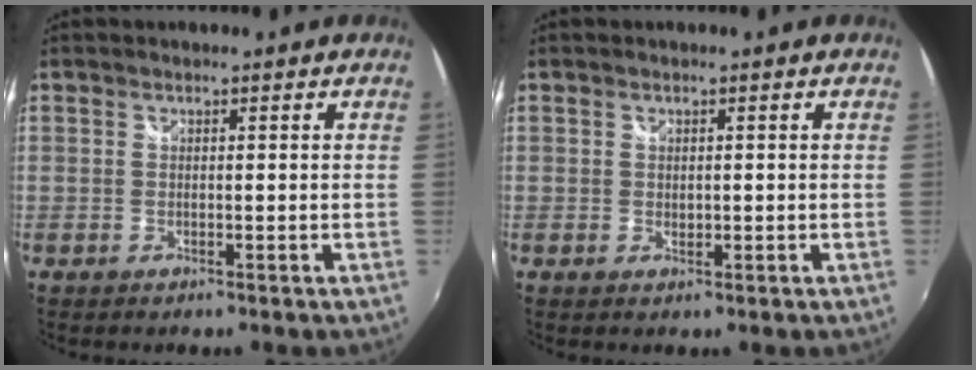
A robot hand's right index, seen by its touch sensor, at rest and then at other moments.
{"total": 0.9, "force": [0.1, 0.7, 0.5], "torque": [-0.008, -0.002, 0.001]}